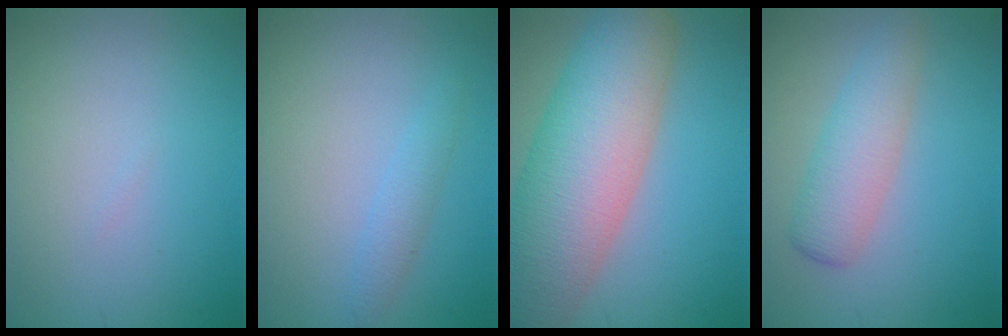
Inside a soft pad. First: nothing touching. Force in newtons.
{"total": 1.5, "press": 1.5, "slide": 0.1}
{"total": 11.8, "press": 11.8, "slide": 0.5}
{"total": 3.7, "press": 3.7, "slide": 0.1}